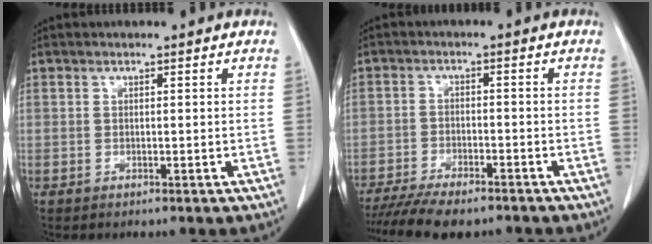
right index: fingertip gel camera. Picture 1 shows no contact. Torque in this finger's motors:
{"motor_torque": [1.09, -1.05, 0.40, 0.12]}